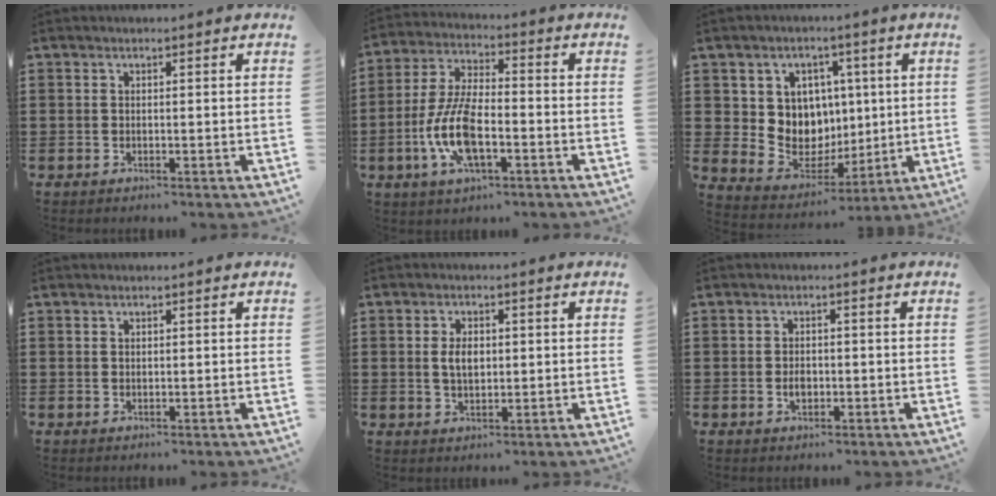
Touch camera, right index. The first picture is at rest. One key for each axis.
{"total": 10.1, "fx": -3.2, "fy": 4.2, "fz": 8.7, "tx": -0.206, "ty": -0.009, "tz": -0.065}
{"total": 8.5, "fx": 2.1, "fy": 7.9, "fz": 2.2, "tx": -0.063, "ty": -0.020, "tz": 0.045}
{"total": 0.5, "fx": 0.3, "fy": 0.4, "fz": 0.2, "tx": -0.005, "ty": 0.001, "tz": 0.006}
{"total": 3.7, "fx": 0.3, "fy": 2.1, "fz": 3.0, "tx": -0.053, "ty": 0.006, "tz": 0.002}
{"total": 2.0, "fx": -0.5, "fy": 1.3, "fz": 1.5, "tx": -0.029, "ty": 0.003, "tz": -0.009}